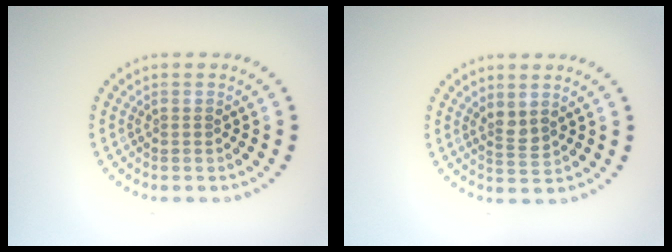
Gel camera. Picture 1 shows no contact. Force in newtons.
{"total": 1.5, "press": 1.2, "slide": 0.9}